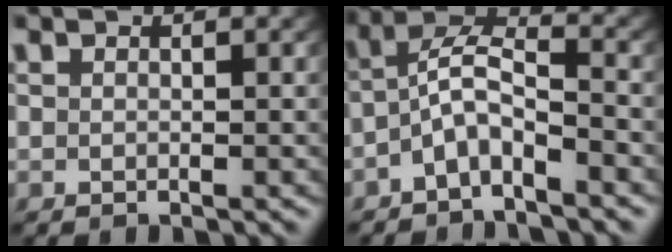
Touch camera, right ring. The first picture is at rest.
{"total": 5.3, "force": [-1.5, 3.8, 3.3], "torque": [-0.065, -0.013, -0.033]}